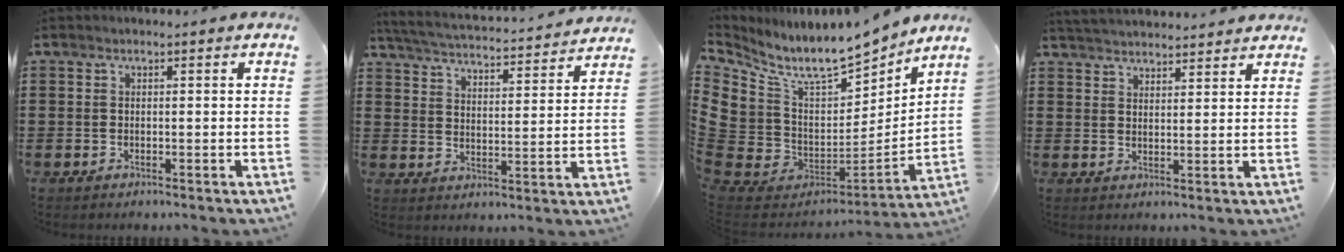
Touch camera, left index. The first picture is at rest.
{"total": 3.5, "force": [3.4, -0.4, 0.8], "torque": [-0.035, -0.031, 0.049]}
{"total": 8.9, "force": [7.3, 3.8, 3.3], "torque": [-0.094, -0.063, 0.129]}
{"total": 3.4, "force": [3.4, 0.0, 0.0], "torque": [-0.012, -0.011, 0.064]}